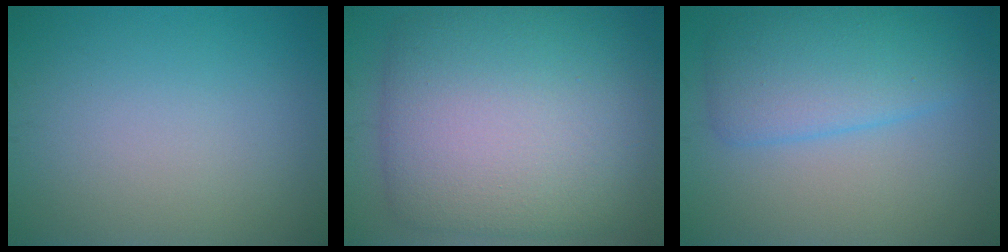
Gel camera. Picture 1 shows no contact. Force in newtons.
{"total": 14.0, "press": 14.0, "slide": 0.4}
{"total": 5.4, "press": 5.4, "slide": 0.3}